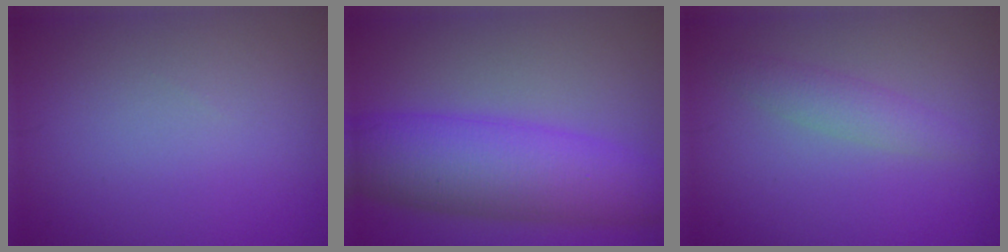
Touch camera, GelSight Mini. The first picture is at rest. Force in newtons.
{"total": 8.6, "press": 8.6, "slide": 0.2}
{"total": 2.1, "press": 2.1, "slide": 0.1}